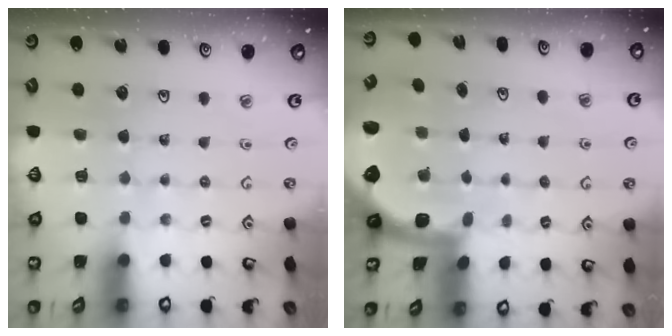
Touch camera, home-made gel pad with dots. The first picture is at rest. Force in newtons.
{"total": 2.4, "press": 2.3, "slide": 0.8}